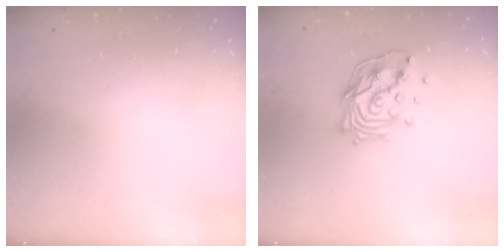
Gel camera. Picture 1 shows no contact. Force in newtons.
{"total": 15.0, "press": 14.9, "slide": 2.0}